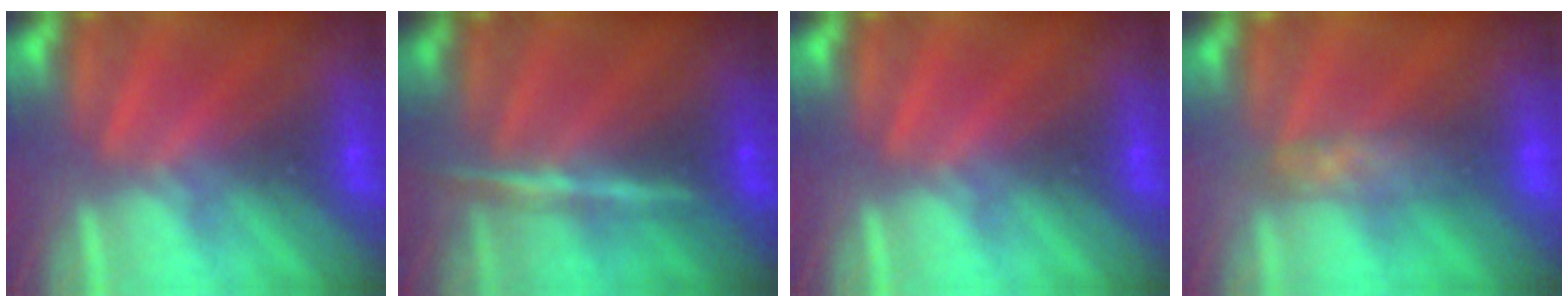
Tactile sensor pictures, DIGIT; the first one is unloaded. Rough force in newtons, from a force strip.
{"total": 5.8}
{"total": 0.0}
{"total": 8.9}